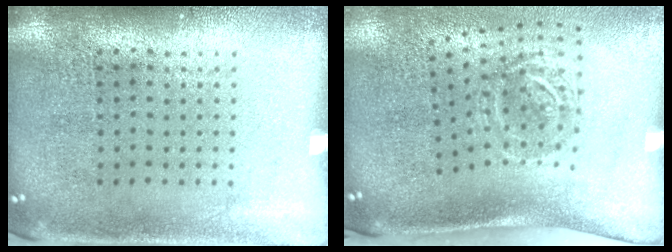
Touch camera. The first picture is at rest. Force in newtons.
{"total": 2.0, "press": 1.3, "slide": 1.6}